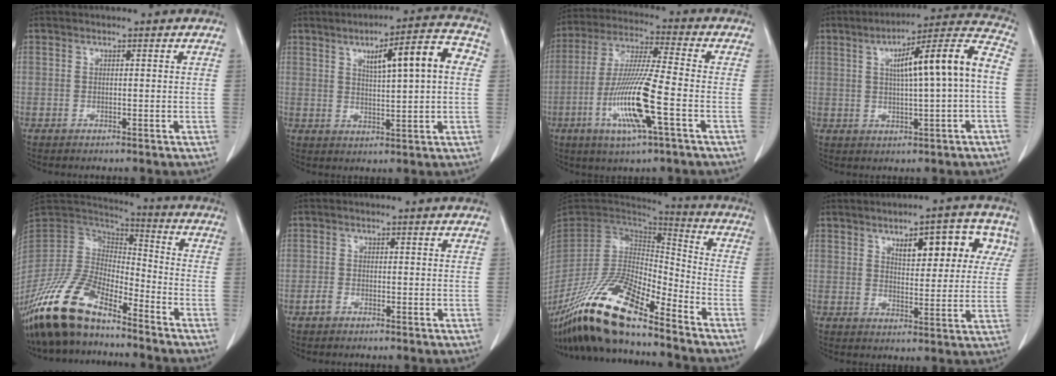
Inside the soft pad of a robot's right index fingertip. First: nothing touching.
{"total": 10.2, "force": [2.9, 1.5, 9.7], "torque": [-0.141, 0.021, 0.040]}
{"total": 13.7, "force": [-4.4, 0.4, 13.0], "torque": [-0.268, -0.015, -0.086]}
{"total": 13.3, "force": [1.0, 0.6, 13.2], "torque": [-0.196, 0.031, 0.014]}
{"total": 15.5, "force": [-11.9, 5.5, 8.2], "torque": [-0.173, 0.009, -0.231]}
{"total": 1.3, "force": [-0.7, 0.9, 0.4], "torque": [-0.011, 0.003, -0.014]}
{"total": 18.4, "force": [-14.1, 4.0, 11.2], "torque": [-0.225, -0.015, -0.265]}
{"total": 10.3, "force": [4.7, 4.1, 8.1], "torque": [-0.100, 0.021, 0.066]}